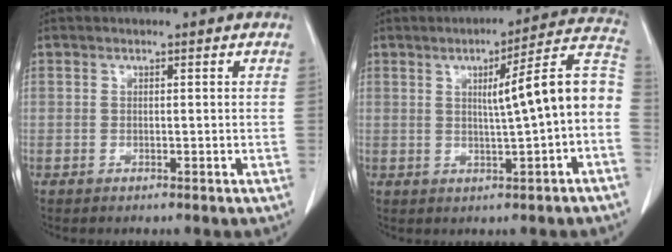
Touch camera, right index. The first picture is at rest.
{"total": 11.3, "force": [-0.2, 0.0, 11.3], "torque": [-0.145, 0.027, -0.007]}